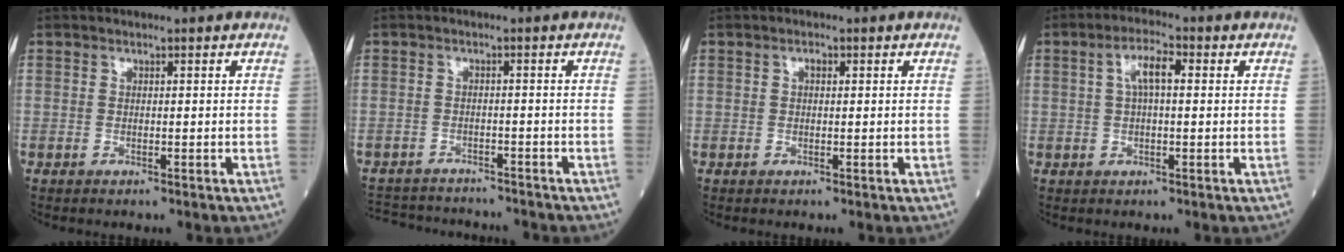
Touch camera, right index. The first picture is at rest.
{"total": 10.5, "force": [-9.8, 2.9, 2.4], "torque": [-0.051, 0.004, -0.136]}
{"total": 0.9, "force": [0.3, 0.4, 0.7], "torque": [-0.015, 0.001, 0.003]}
{"total": 4.7, "force": [1.0, 1.3, 4.4], "torque": [-0.086, 0.017, 0.019]}